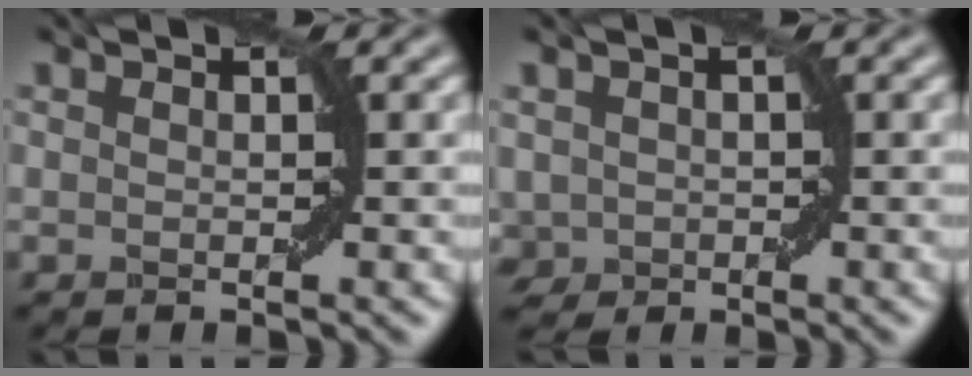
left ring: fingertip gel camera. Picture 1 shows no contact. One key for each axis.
{"total": 2.3, "fx": -0.5, "fy": 2.0, "fz": 1.0, "tx": -0.020, "ty": -0.003, "tz": -0.009}